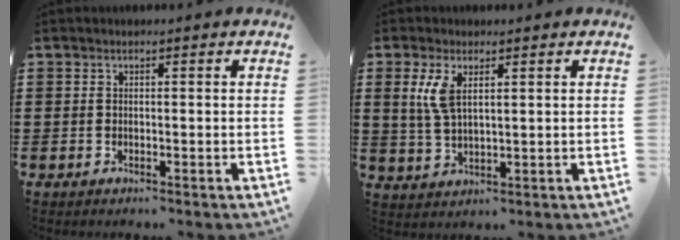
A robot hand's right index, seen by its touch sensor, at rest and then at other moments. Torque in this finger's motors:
{"motor_torque": [0.44, -0.09, 0.21, 0.08]}